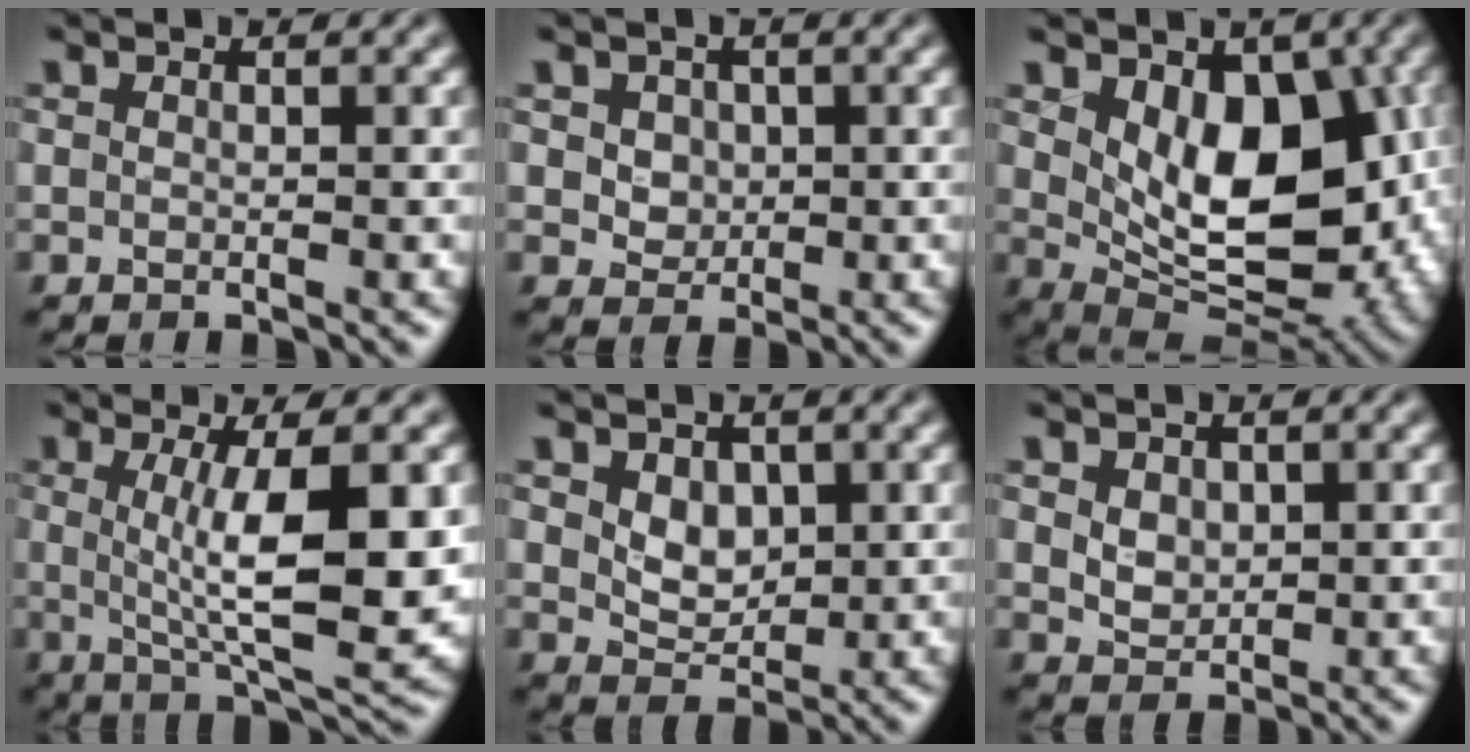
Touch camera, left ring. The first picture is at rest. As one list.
[{"total": 3.6, "force": [1.3, 2.9, 1.6], "torque": [-0.035, 0.007, 0.025]}, {"total": 9.9, "force": [1.2, 6.1, 7.7], "torque": [-0.124, -0.019, 0.027]}, {"total": 8.4, "force": [0.7, 2.0, 8.2], "torque": [-0.124, -0.012, 0.019]}, {"total": 2.7, "force": [0.9, 2.0, 1.6], "torque": [-0.033, -0.006, 0.017]}, {"total": 2.2, "force": [0.8, 1.7, 1.2], "torque": [-0.027, -0.001, 0.016]}]